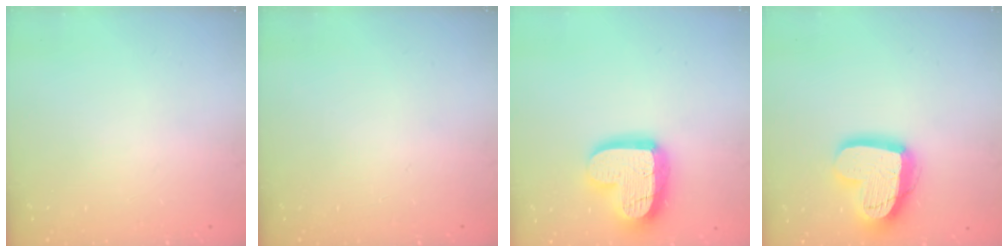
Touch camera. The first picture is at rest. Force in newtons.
{"total": 0.0}
{"total": 19.2, "press": 19.1, "slide": 1.8}
{"total": 18.4, "press": 18.3, "slide": 1.6}